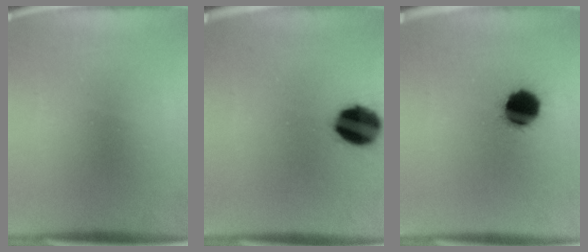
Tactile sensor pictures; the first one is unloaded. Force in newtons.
{"total": 13.1}
{"total": 11.2}